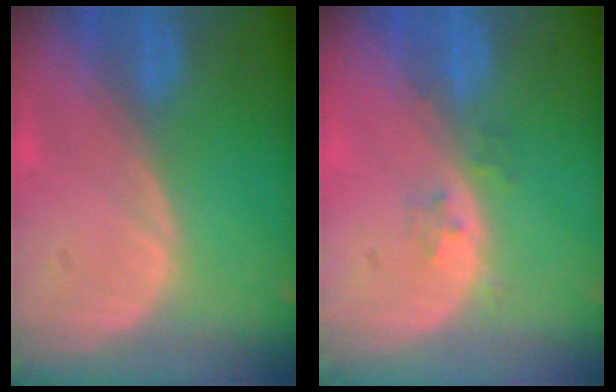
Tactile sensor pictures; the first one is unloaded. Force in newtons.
{"total": 2.1, "press": 1.8, "slide": 1.2}